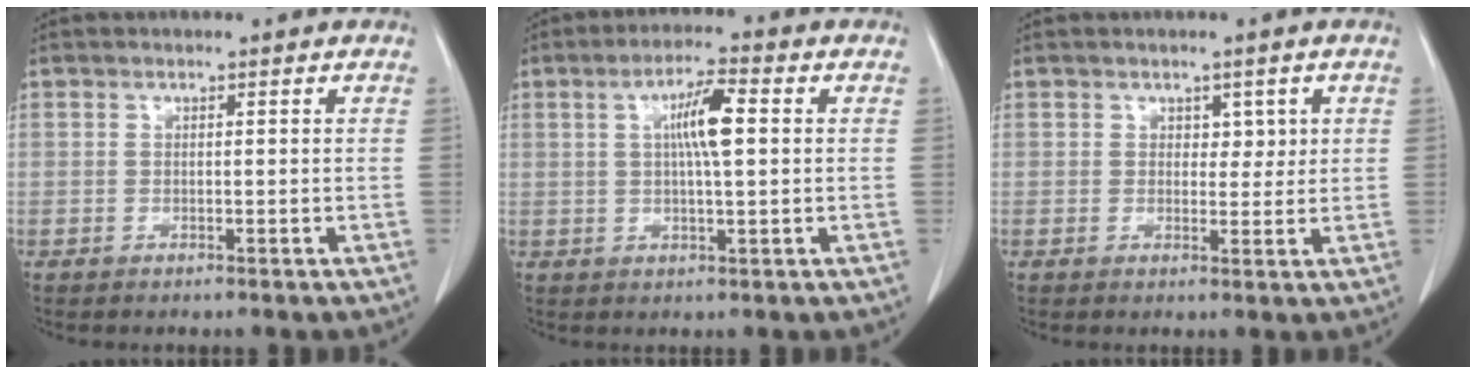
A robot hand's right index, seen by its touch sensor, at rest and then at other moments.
{"total": 6.5, "force": [1.2, 0.8, 6.3], "torque": [-0.112, 0.008, 0.020]}
{"total": 2.4, "force": [1.0, 1.6, 1.5], "torque": [-0.010, -0.002, 0.012]}